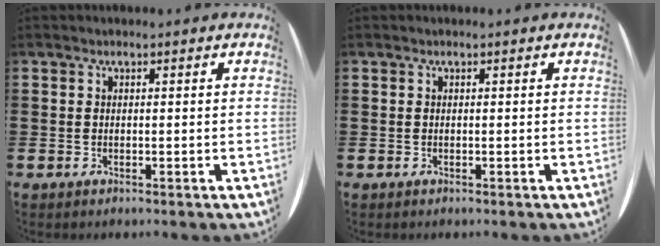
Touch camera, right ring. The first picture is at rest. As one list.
[{"total": 0.0}]